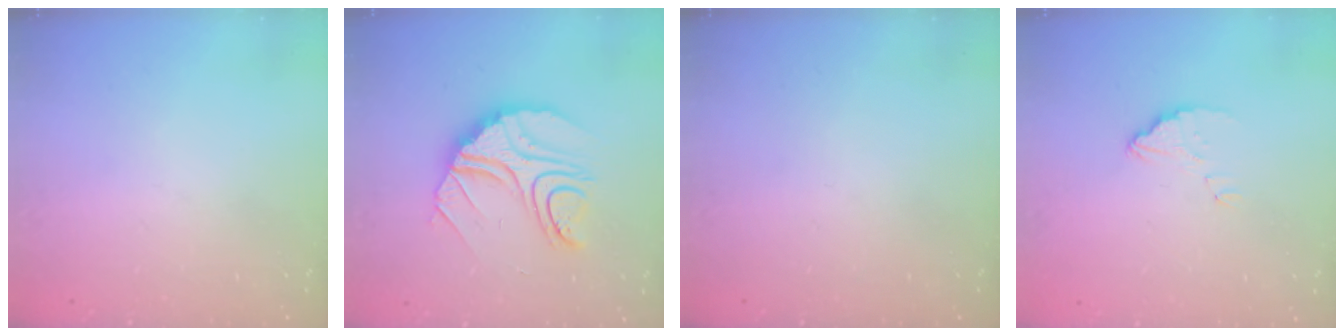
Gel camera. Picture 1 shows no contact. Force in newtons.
{"total": 13.7, "press": 13.6, "slide": 1.3}
{"total": 0.0}
{"total": 2.7, "press": 2.7, "slide": 0.1}